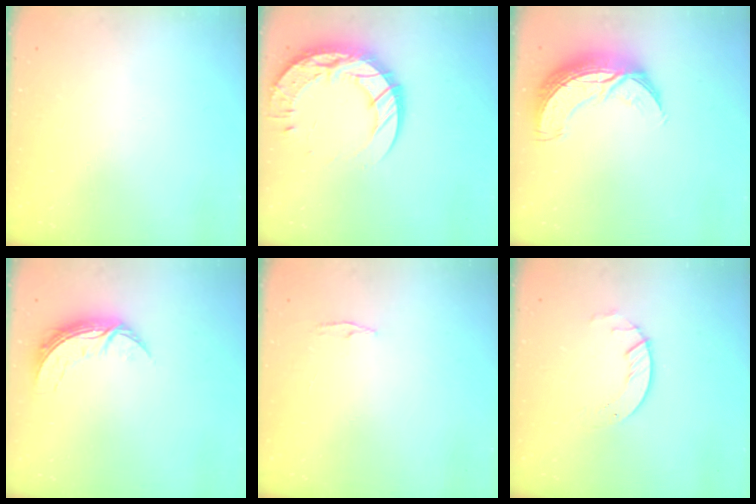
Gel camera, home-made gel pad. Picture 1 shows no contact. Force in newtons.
{"total": 18.6, "press": 18.5, "slide": 1.6}
{"total": 10.8, "press": 10.7, "slide": 1.0}
{"total": 7.2, "press": 7.1, "slide": 0.5}
{"total": 3.8, "press": 3.7, "slide": 0.5}
{"total": 3.3, "press": 3.3, "slide": 0.4}